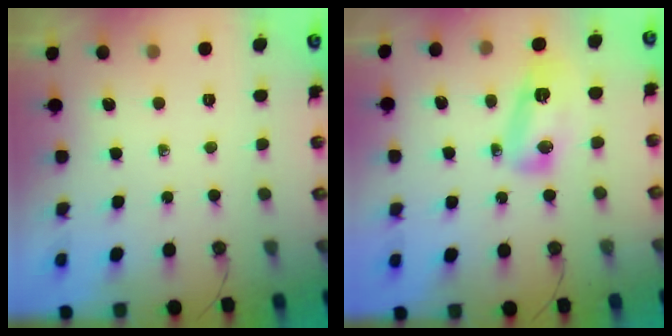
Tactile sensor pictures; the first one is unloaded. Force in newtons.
{"total": 8.9, "press": 8.9, "slide": 0.9}